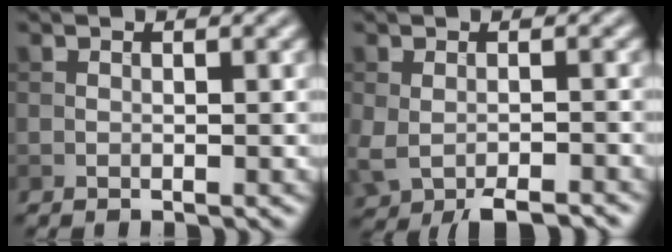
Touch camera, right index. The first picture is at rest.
{"total": 5.0, "force": [-3.2, 2.1, 3.2], "torque": [-0.063, -0.018, -0.051]}